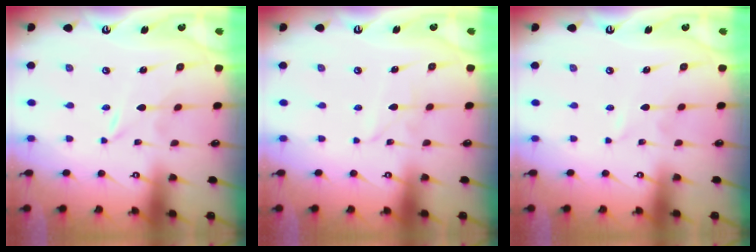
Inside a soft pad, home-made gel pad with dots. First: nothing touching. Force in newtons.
{"total": 1.7, "press": 1.7, "slide": 0.2}
{"total": 0.6, "press": 0.6, "slide": 0.1}